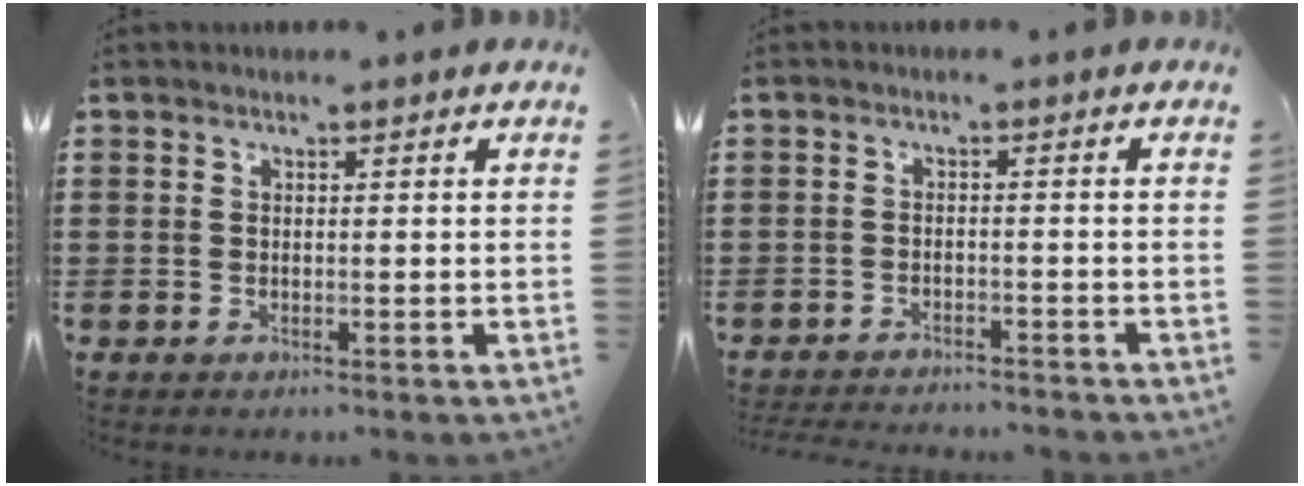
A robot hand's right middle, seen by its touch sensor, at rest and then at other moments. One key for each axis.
{"total": 2.3, "fx": -2.3, "fy": 0.0, "fz": 0.1, "tx": -0.009, "ty": -0.003, "tz": -0.047}